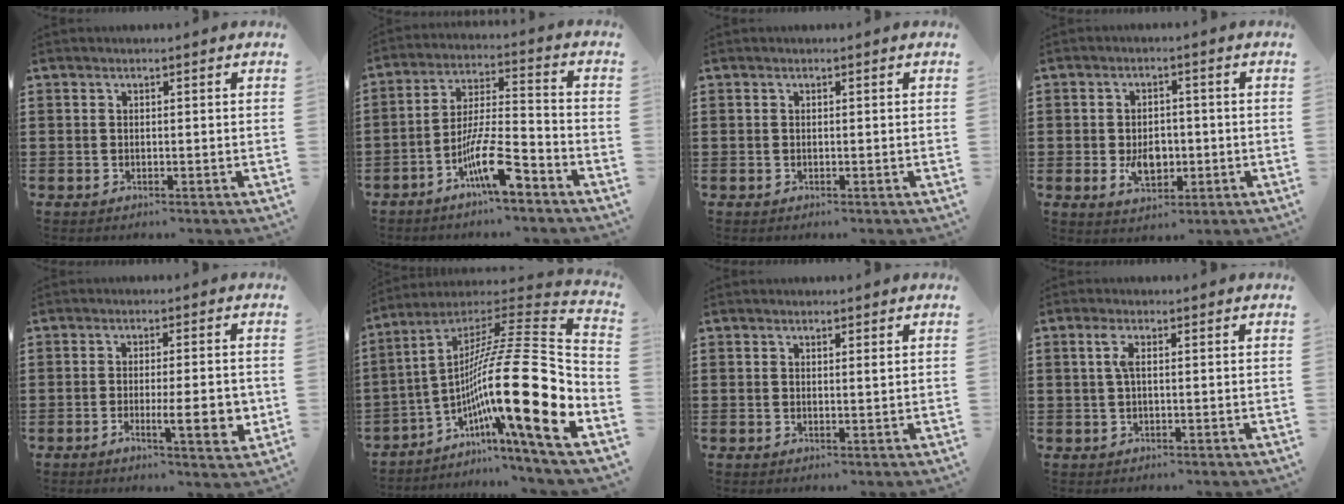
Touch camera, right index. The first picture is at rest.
{"total": 10.2, "force": [-6.2, 2.0, 7.8], "torque": [-0.149, 0.005, -0.111]}
{"total": 0.0}
{"total": 5.0, "force": [-0.9, 3.3, 3.7], "torque": [-0.054, -0.001, -0.017]}
{"total": 7.8, "force": [-1.8, 1.6, 7.4], "torque": [-0.099, -0.010, -0.027]}
{"total": 21.1, "force": [-4.4, 2.6, 20.5], "torque": [-0.358, -0.035, -0.089]}
{"total": 0.7, "force": [0.4, 0.1, 0.5], "torque": [-0.012, -0.001, 0.009]}
{"total": 2.4, "force": [0.3, 0.6, 2.3], "torque": [-0.047, 0.001, 0.004]}